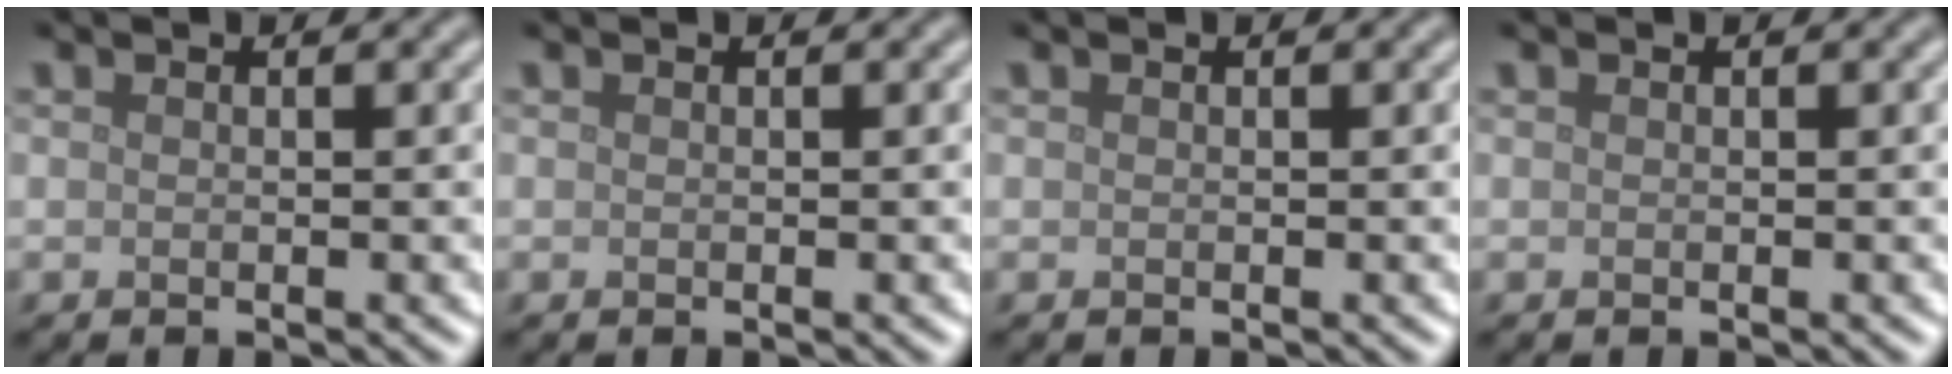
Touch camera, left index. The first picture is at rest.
{"total": 0.0}
{"total": 0.0}
{"total": 0.0}